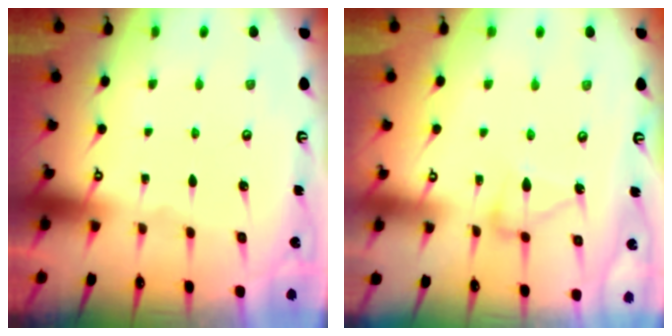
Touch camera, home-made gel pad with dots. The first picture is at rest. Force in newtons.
{"total": 6.1, "press": 6.1, "slide": 0.4}